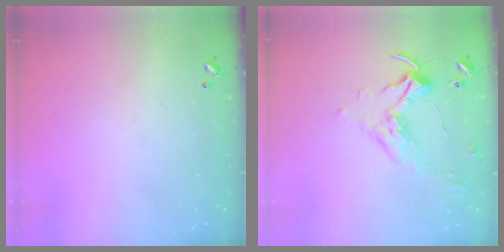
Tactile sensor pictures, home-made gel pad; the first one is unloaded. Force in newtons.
{"total": 1.6, "press": 1.6, "slide": 0.4}